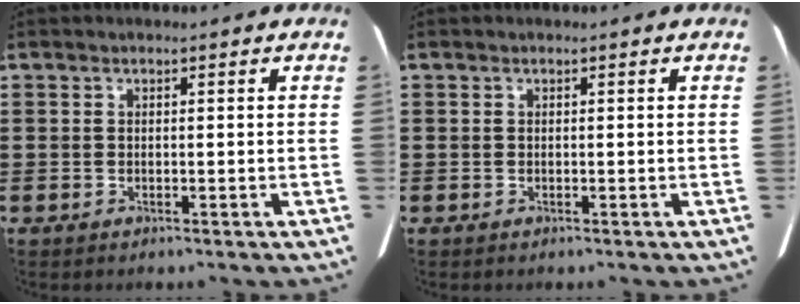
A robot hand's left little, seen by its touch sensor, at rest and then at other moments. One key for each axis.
{"total": 0.0}